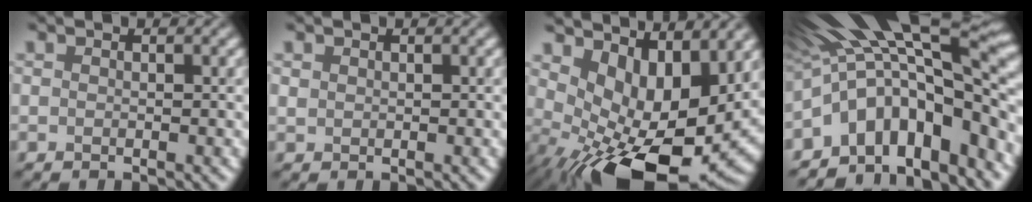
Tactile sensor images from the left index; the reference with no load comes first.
{"total": 0.5, "force": [0.4, 0.3, 0.1], "torque": [-0.001, 0.000, 0.011]}
{"total": 13.8, "force": [-0.4, 7.1, 11.8], "torque": [-0.174, -0.036, 0.008]}
{"total": 13.5, "force": [-3.4, 5.6, 11.8], "torque": [-0.163, 0.025, -0.054]}